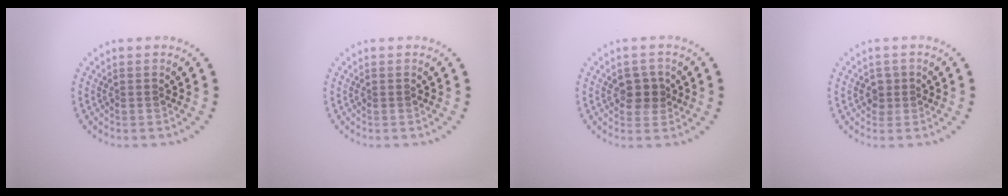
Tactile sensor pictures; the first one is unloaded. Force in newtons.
{"total": 0.0}
{"total": 2.0, "press": 1.9, "slide": 0.7}
{"total": 1.4, "press": 1.2, "slide": 0.8}